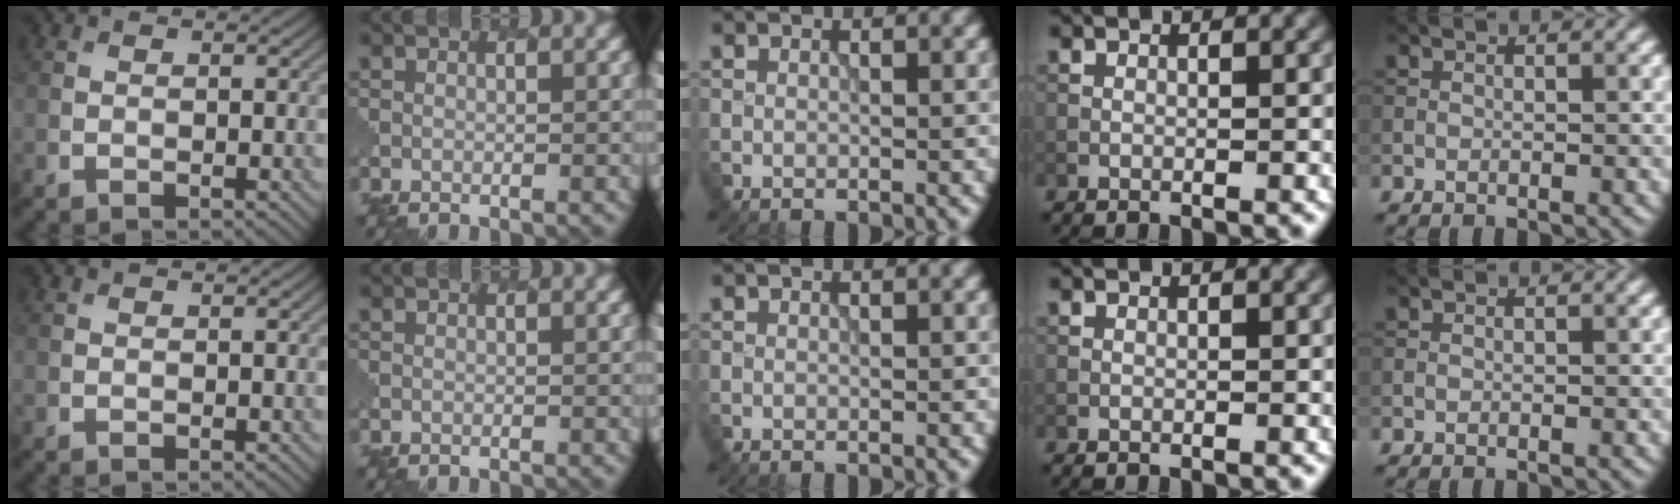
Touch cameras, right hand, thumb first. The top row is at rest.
{}